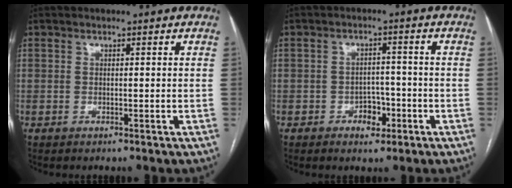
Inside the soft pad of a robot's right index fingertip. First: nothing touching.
{"total": 3.5, "force": [-1.7, 2.3, 2.0], "torque": [-0.021, 0.007, -0.022]}